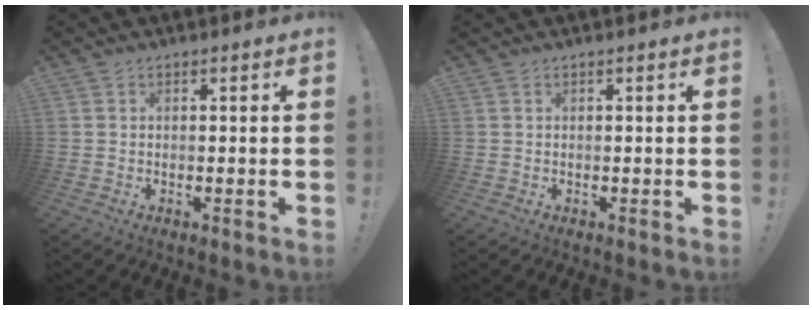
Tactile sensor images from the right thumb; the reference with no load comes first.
{"total": 0.0}